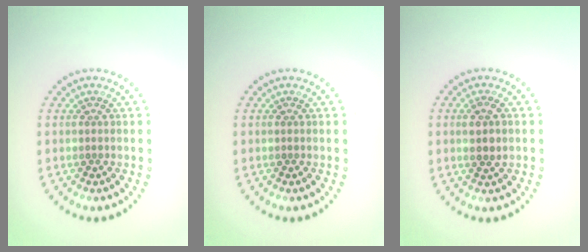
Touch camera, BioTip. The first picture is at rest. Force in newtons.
{"total": 0.0}
{"total": 1.6, "press": 1.6, "slide": 0.5}